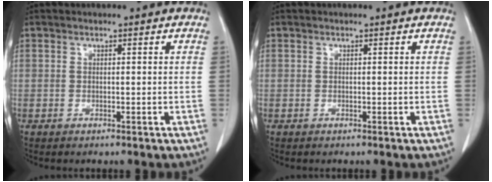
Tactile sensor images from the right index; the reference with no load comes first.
{"total": 0.0}